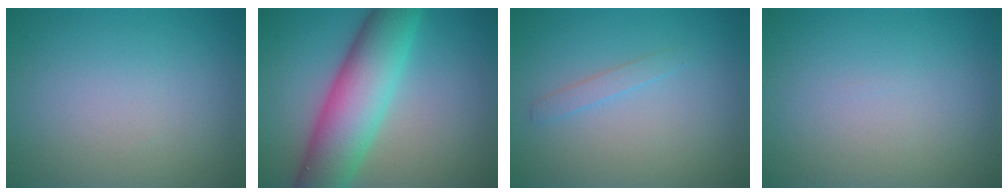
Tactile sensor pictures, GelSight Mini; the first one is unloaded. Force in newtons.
{"total": 9.1, "press": 9.1, "slide": 0.4}
{"total": 1.0, "press": 1.0, "slide": 0.1}
{"total": 0.0}